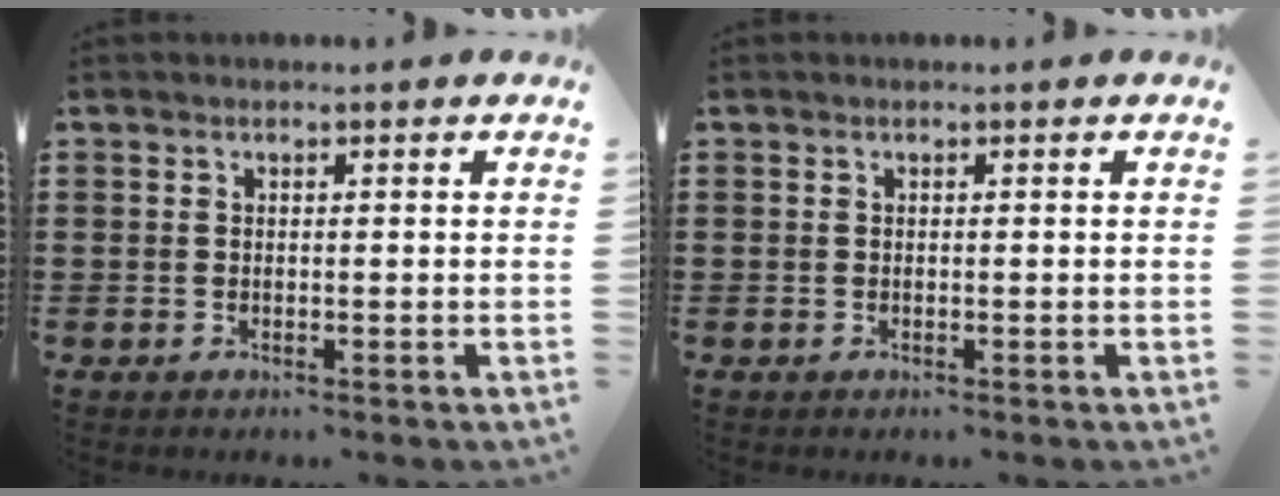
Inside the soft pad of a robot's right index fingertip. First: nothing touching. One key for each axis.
{"total": 0.0}